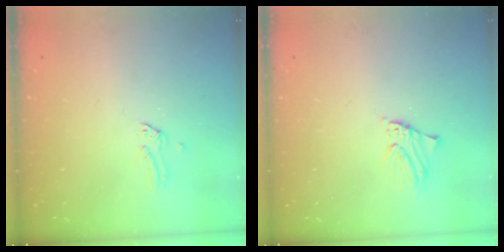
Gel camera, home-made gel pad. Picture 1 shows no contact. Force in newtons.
{"total": 1.5, "press": 1.5, "slide": 0.1}